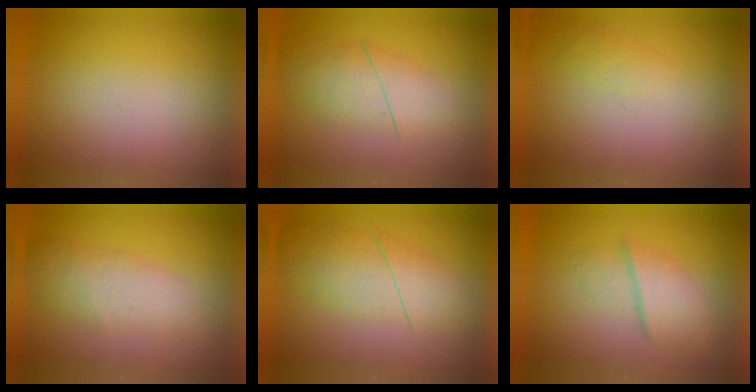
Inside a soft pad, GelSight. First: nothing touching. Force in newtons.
{"total": 2.7}
{"total": 1.2}
{"total": 2.6}
{"total": 3.1}
{"total": 2.7}